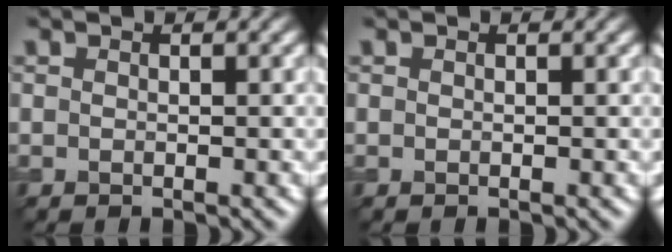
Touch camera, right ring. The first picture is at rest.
{"total": 0.0}